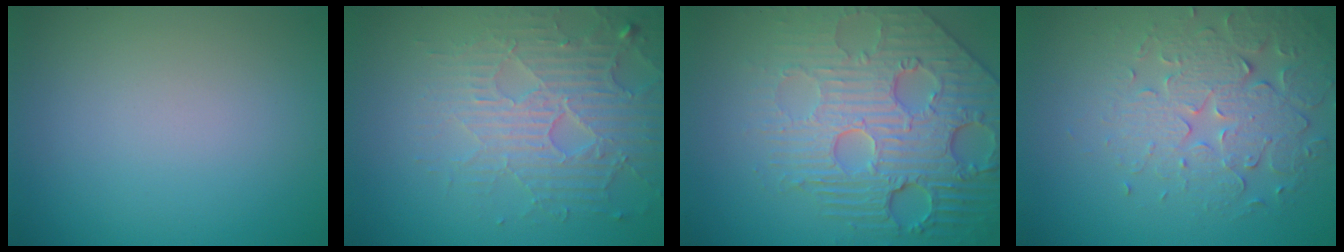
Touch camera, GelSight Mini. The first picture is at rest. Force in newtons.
{"total": 4.2, "press": 4.2, "slide": 0.7}
{"total": 8.0, "press": 6.1, "slide": 5.2}
{"total": 4.5, "press": 4.1, "slide": 1.9}